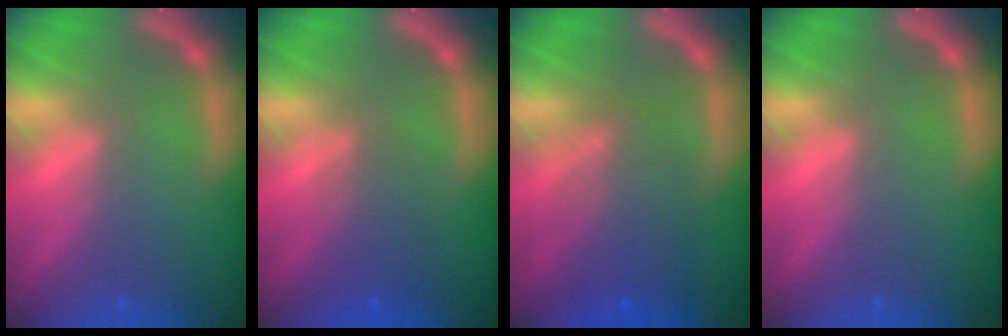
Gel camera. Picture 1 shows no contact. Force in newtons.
{"total": 3.0}
{"total": 5.6}
{"total": 0.0}